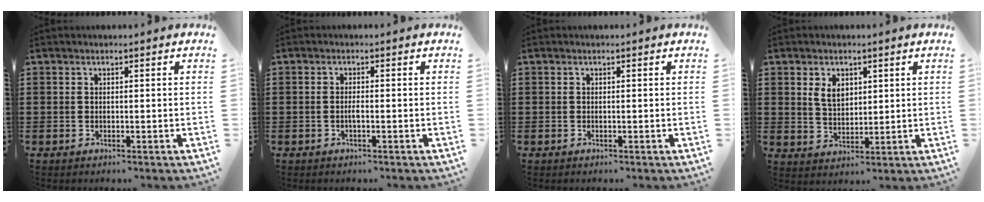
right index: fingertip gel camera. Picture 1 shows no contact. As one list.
[{"total": 1.4, "force": [-0.5, 0.2, 1.3], "torque": [-0.026, 0.000, -0.009]}, {"total": 0.0}, {"total": 3.9, "force": [1.7, 2.7, 2.4], "torque": [-0.056, 0.009, 0.030]}]